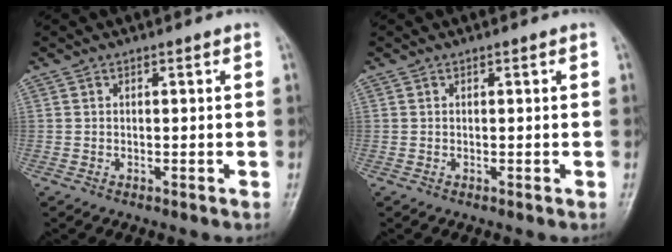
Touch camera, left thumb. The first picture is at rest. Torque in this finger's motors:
{"motor_torque": [0.00, 0.00, 0.00, 0.00, 0.00]}